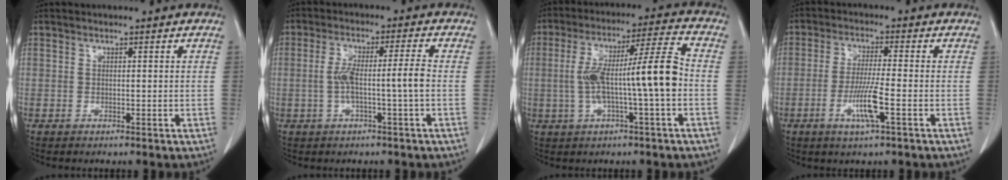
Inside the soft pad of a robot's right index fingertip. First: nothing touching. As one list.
[{"total": 6.3, "force": [-1.0, -0.1, 6.2], "torque": [-0.124, 0.016, -0.015]}, {"total": 12.6, "force": [-1.4, 0.4, 12.6], "torque": [-0.224, 0.026, -0.026]}, {"total": 6.6, "force": [-2.4, -0.1, 6.2], "torque": [-0.119, -0.012, -0.046]}]